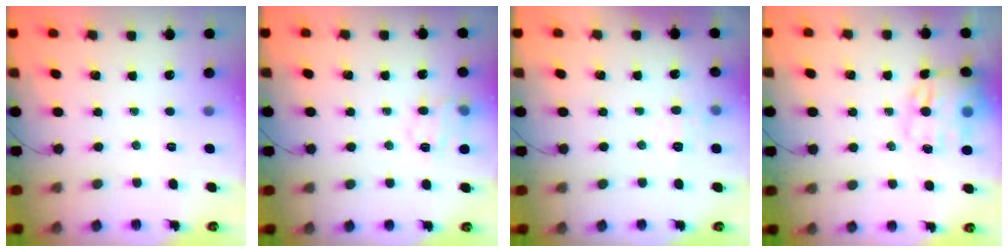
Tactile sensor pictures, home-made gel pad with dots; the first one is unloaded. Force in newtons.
{"total": 10.6, "press": 10.6, "slide": 0.2}
{"total": 5.9, "press": 5.7, "slide": 1.6}
{"total": 15.6, "press": 15.1, "slide": 3.8}